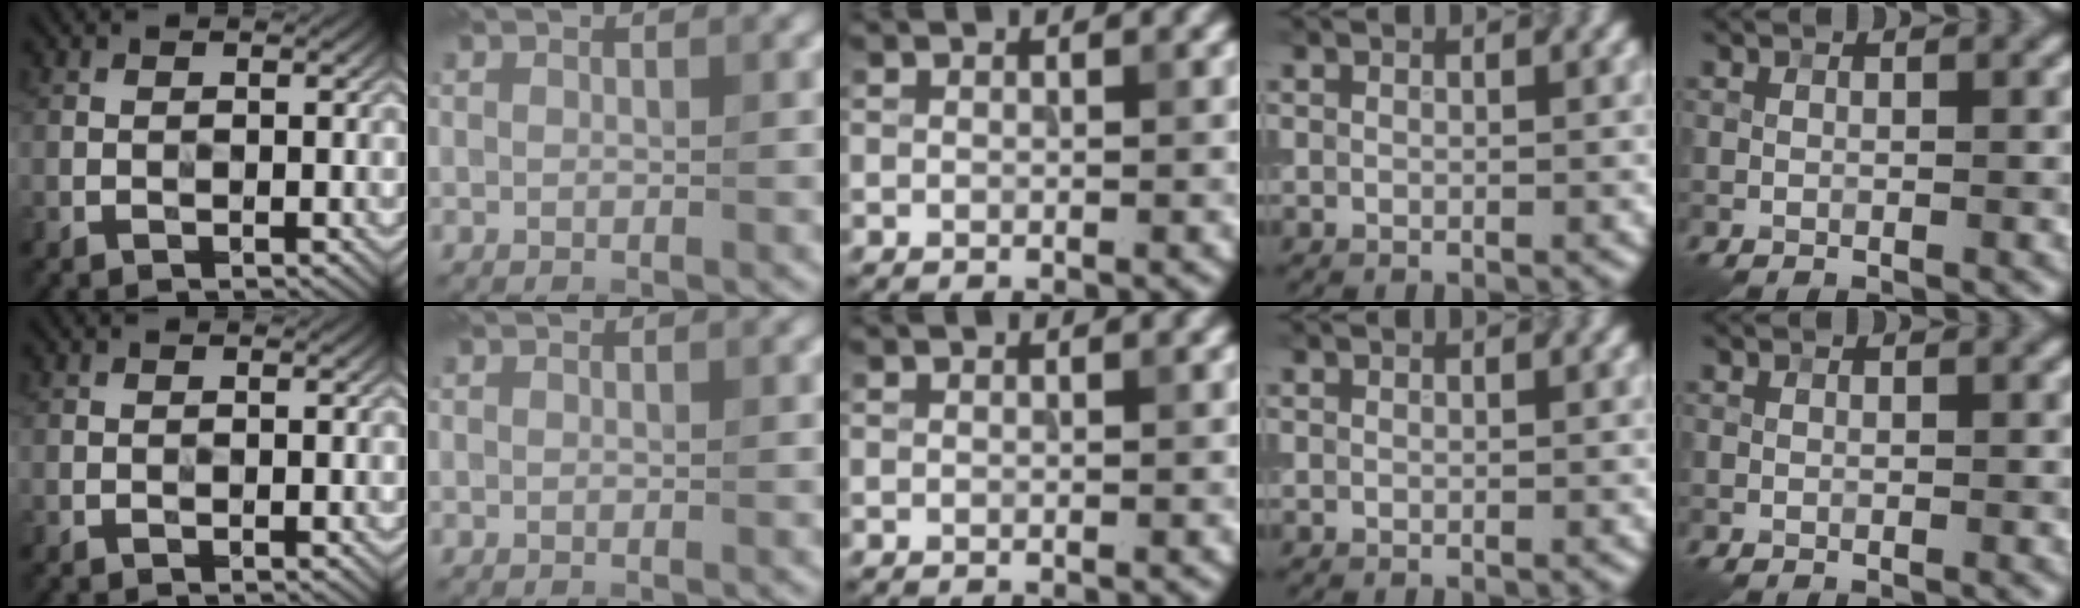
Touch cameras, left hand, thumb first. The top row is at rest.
{}